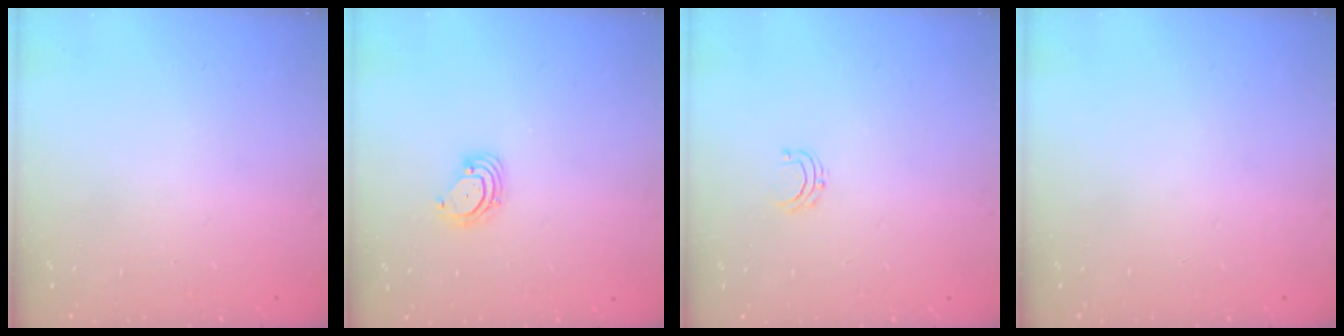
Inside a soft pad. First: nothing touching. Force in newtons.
{"total": 3.4, "press": 3.4, "slide": 0.3}
{"total": 4.0, "press": 4.0, "slide": 0.3}
{"total": 0.0}